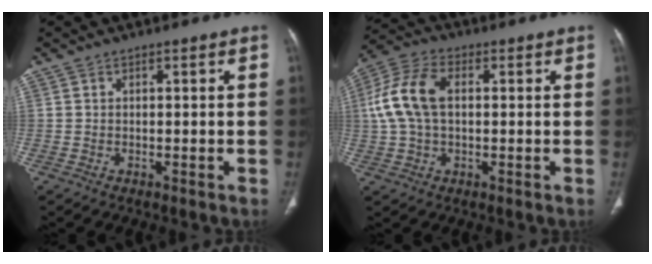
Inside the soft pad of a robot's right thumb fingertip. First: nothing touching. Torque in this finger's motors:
{"motor_torque": [-0.15, 0.53, 0.45, -0.44, 0.45]}